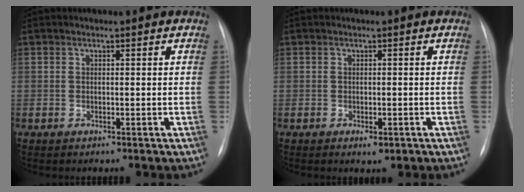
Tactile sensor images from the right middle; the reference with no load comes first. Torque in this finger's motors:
{"motor_torque": [0.88, -1.26, -0.01, 0.02]}